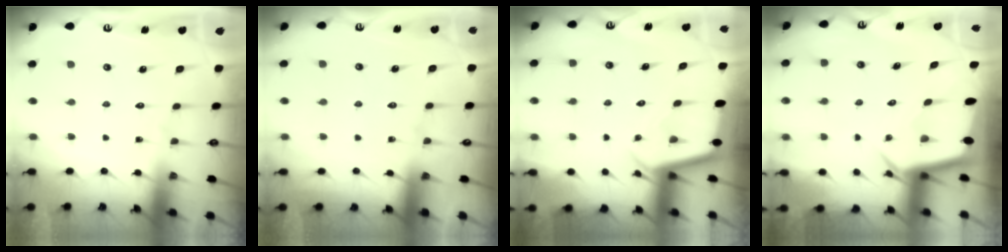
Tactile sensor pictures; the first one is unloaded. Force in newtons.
{"total": 3.2, "press": 3.2, "slide": 0.4}
{"total": 2.4, "press": 2.4, "slide": 0.1}
{"total": 4.0, "press": 4.0, "slide": 0.3}